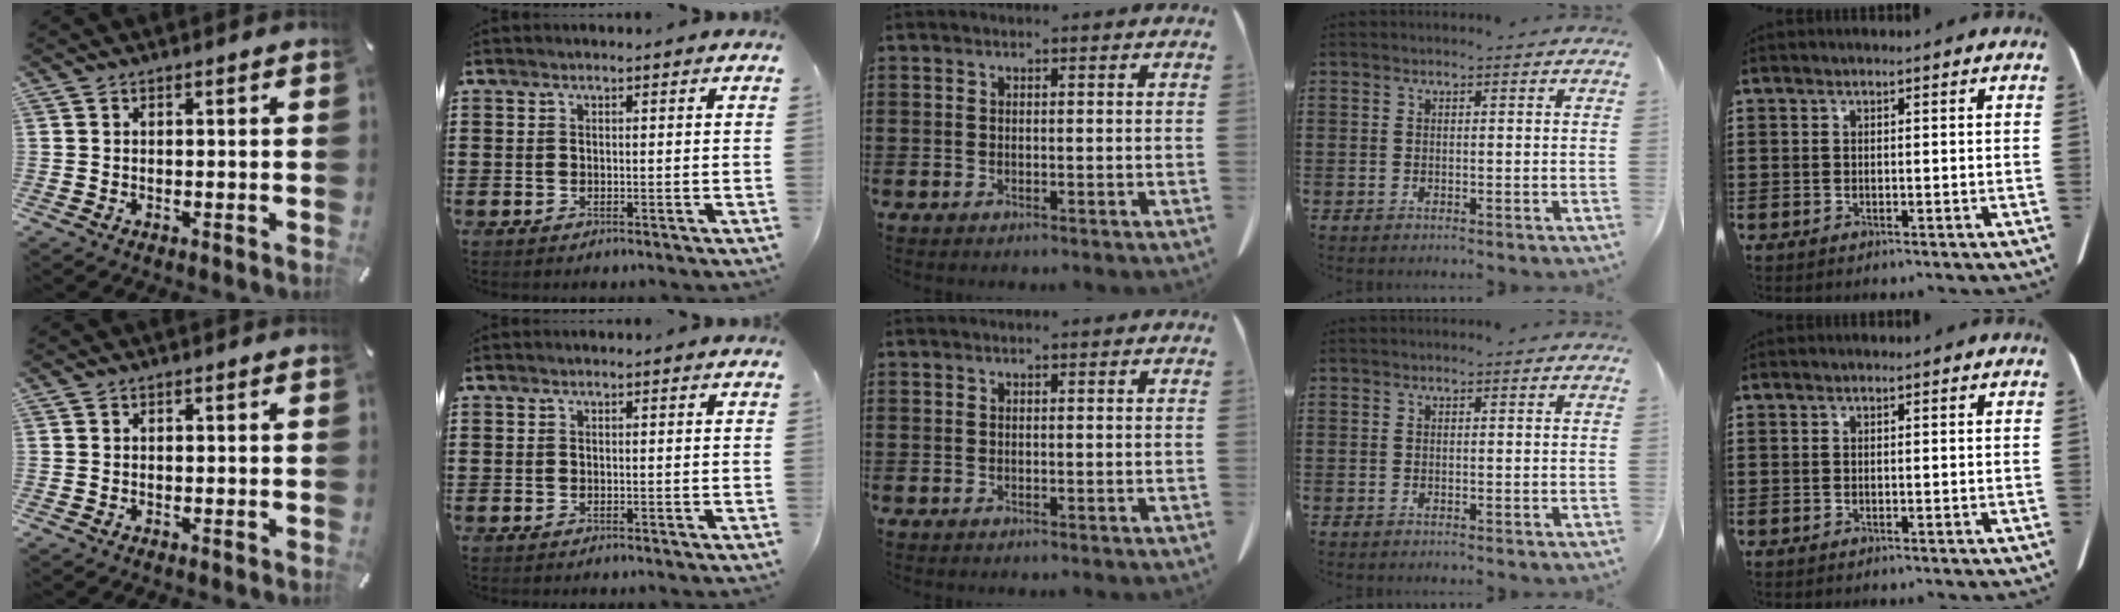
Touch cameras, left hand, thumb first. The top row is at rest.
{}